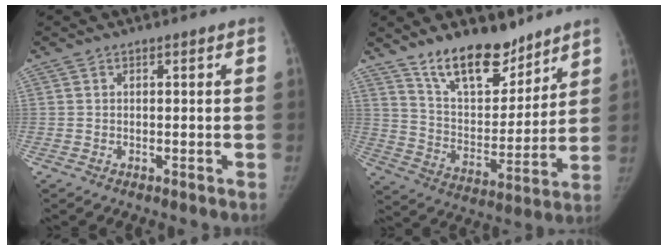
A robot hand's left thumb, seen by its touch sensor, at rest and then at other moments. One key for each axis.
{"total": 15.9, "fx": 12.1, "fy": 6.9, "fz": 7.7, "tx": -0.079, "ty": -0.084, "tz": 0.213}